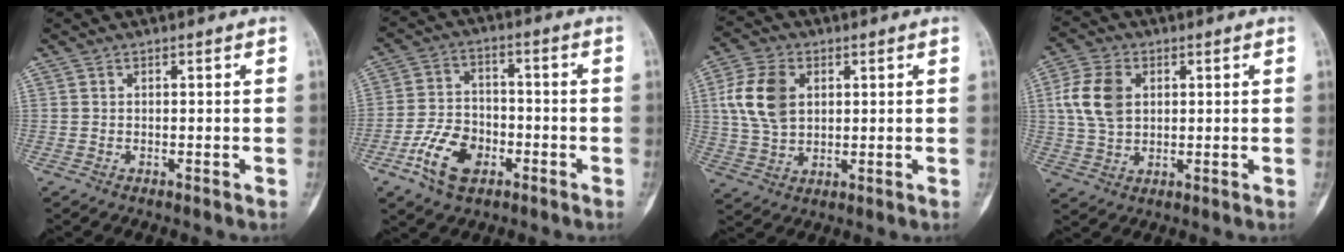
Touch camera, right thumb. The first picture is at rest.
{"total": 10.3, "force": [-4.7, 6.7, 6.2], "torque": [-0.101, 0.024, -0.089]}
{"total": 10.9, "force": [2.5, 7.4, 7.5], "torque": [-0.141, 0.001, 0.052]}
{"total": 9.5, "force": [2.1, 6.6, 6.6], "torque": [-0.128, 0.003, 0.043]}